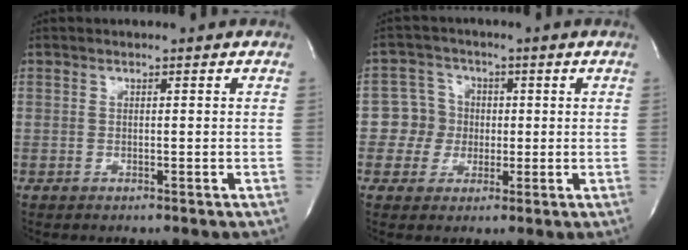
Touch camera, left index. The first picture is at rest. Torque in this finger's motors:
{"motor_torque": [0.15, -0.04, -0.04, -0.03]}